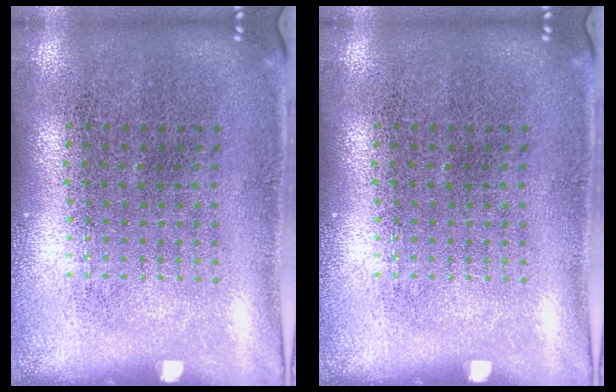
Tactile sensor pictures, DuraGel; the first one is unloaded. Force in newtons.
{"total": 0.0}